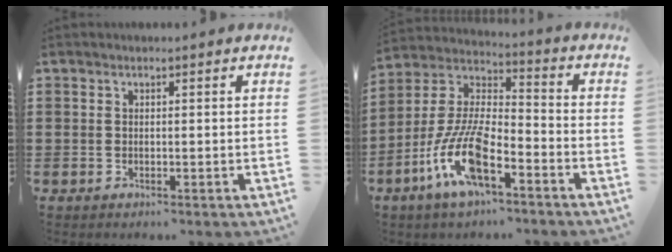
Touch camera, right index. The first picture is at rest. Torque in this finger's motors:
{"motor_torque": [2.14, 0.00, 1.05, 0.21]}